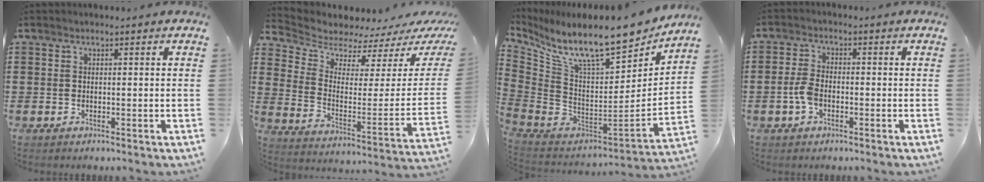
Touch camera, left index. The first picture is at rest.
{"total": 4.6, "force": [4.4, 1.3, 0.2], "torque": [-0.040, -0.048, 0.073]}
{"total": 12.2, "force": [9.1, 2.0, 7.9], "torque": [-0.165, -0.075, 0.153]}
{"total": 3.8, "force": [-1.0, 2.1, 3.1], "torque": [-0.084, -0.004, -0.026]}